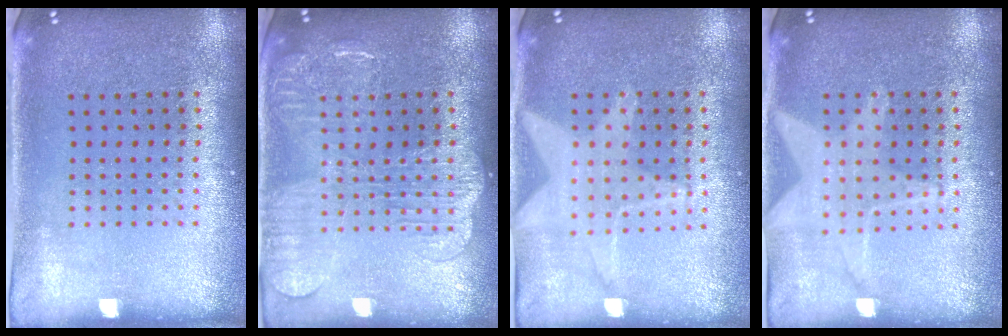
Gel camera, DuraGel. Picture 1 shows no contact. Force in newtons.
{"total": 2.2, "press": 2.1, "slide": 0.5}
{"total": 1.1, "press": 1.1, "slide": 0.1}
{"total": 1.2, "press": 1.2, "slide": 0.3}